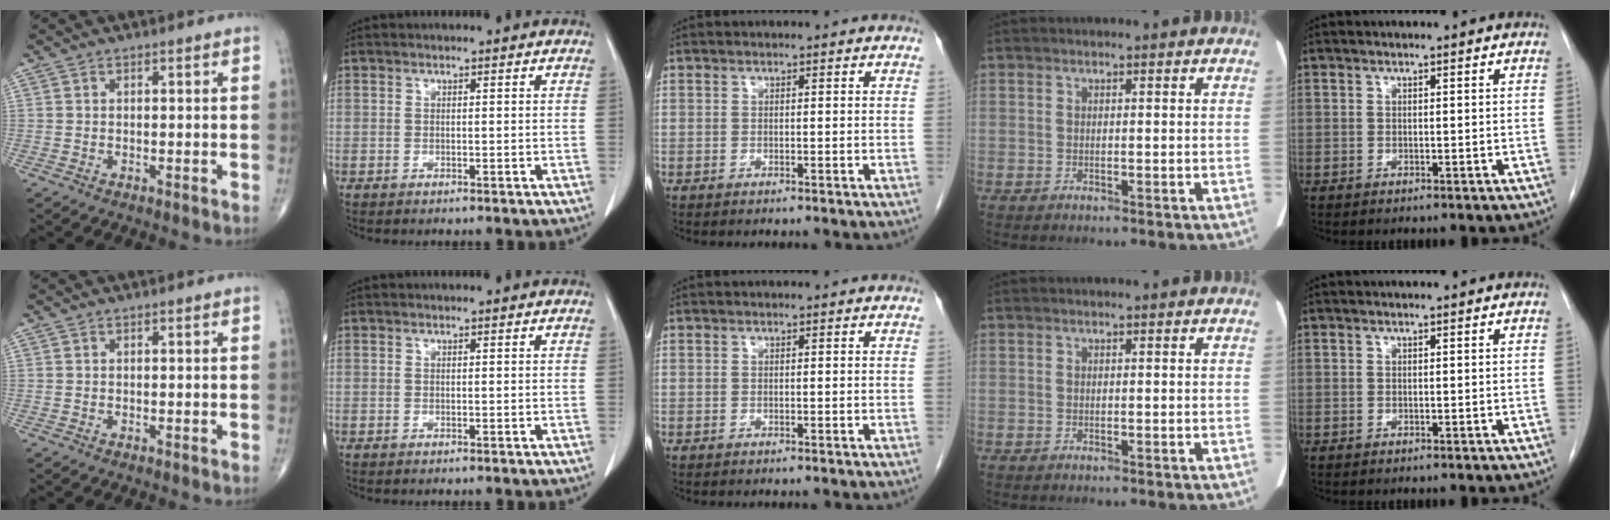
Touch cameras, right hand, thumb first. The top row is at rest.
{}